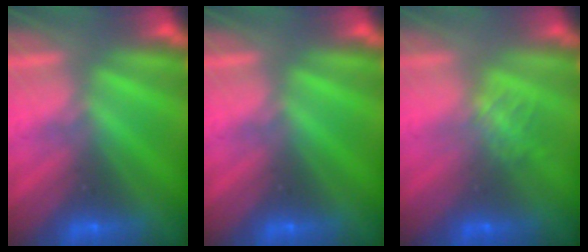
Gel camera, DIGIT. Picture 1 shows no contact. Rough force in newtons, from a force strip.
{"total": 0.0}
{"total": 1.3}